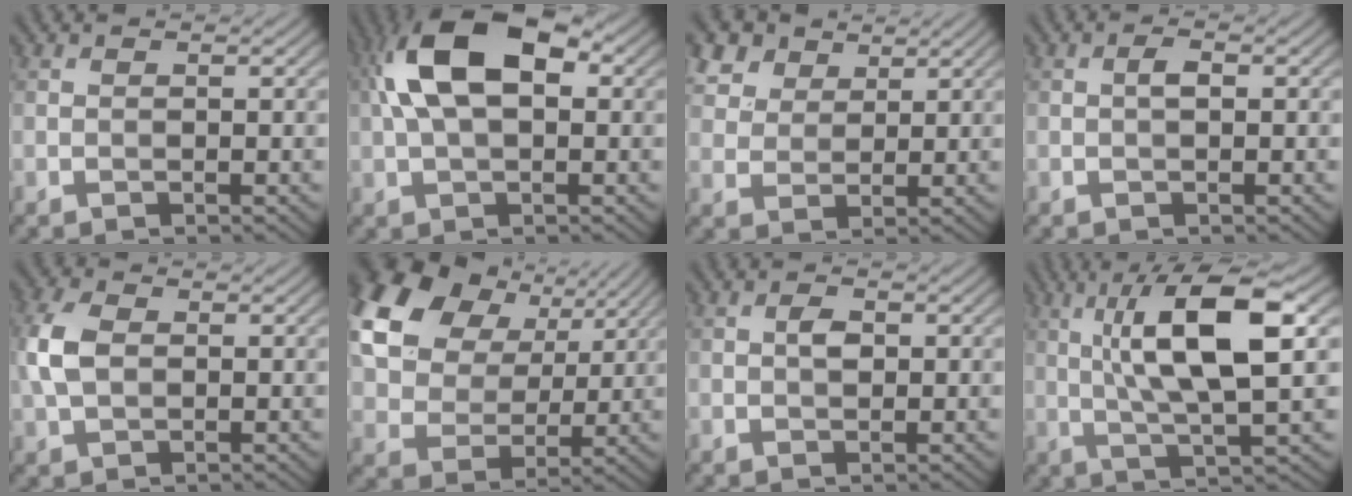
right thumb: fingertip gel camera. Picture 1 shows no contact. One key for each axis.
{"total": 11.8, "fx": 2.7, "fy": 6.2, "fz": 9.7, "tx": -0.200, "ty": 0.018, "tz": 0.039}
{"total": 7.2, "fx": 4.7, "fy": 4.5, "fz": 3.1, "tx": -0.099, "ty": -0.001, "tz": 0.098}
{"total": 1.2, "fx": 0.0, "fy": 0.4, "fz": 1.2, "tx": -0.022, "ty": 0.005, "tz": -0.002}
{"total": 5.2, "fx": 0.2, "fy": 3.3, "fz": 4.0, "tx": -0.106, "ty": 0.009, "tz": -0.002}
{"total": 16.6, "fx": 7.2, "fy": 11.3, "fz": 9.9, "tx": -0.244, "ty": 0.031, "tz": 0.134}
{"total": 1.6, "fx": 0.1, "fy": 1.0, "fz": 1.3, "tx": -0.026, "ty": 0.004, "tz": 0.000}
{"total": 12.1, "fx": 2.6, "fy": 3.0, "fz": 11.4, "tx": -0.201, "ty": 0.009, "tz": 0.043}